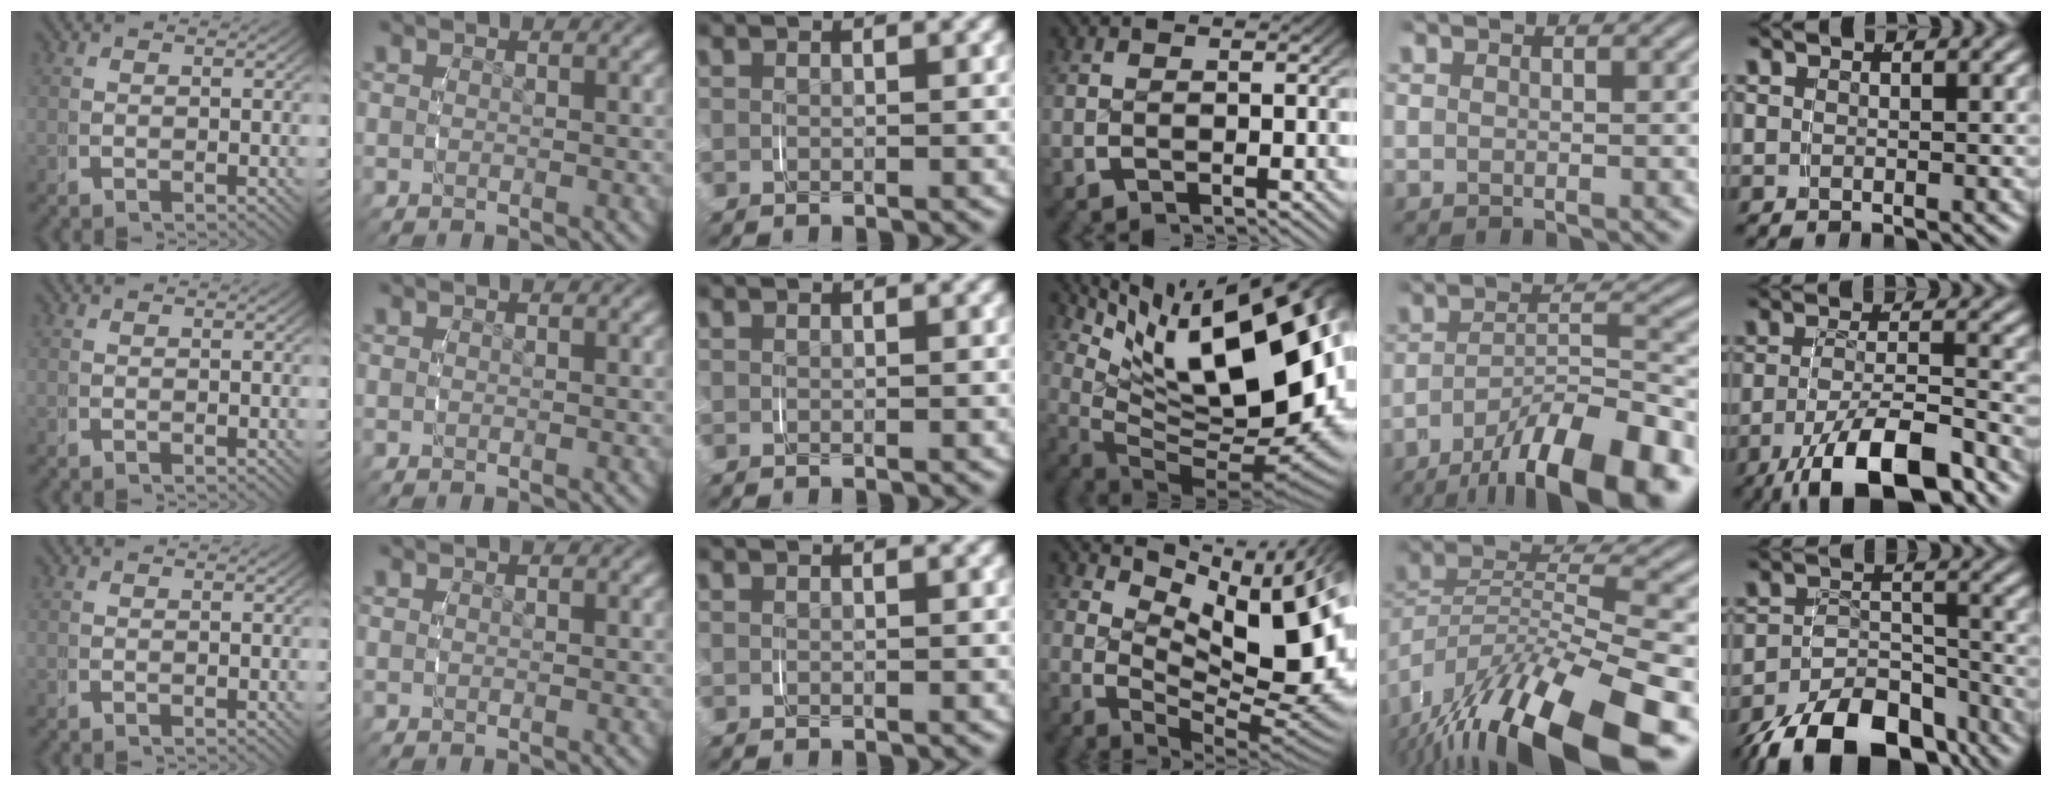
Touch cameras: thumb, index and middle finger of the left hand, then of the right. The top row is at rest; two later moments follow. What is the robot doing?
{"motion": "grasp_and_lifting", "object": "plastic wrap"}